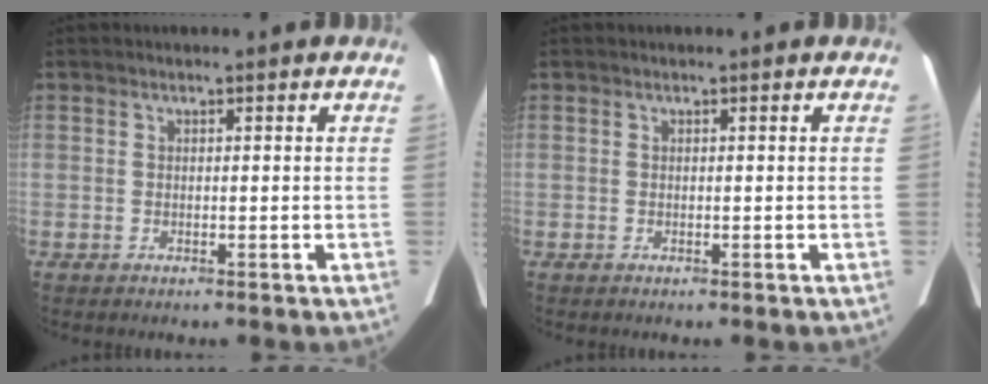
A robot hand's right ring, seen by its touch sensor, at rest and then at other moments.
{"total": 0.0}